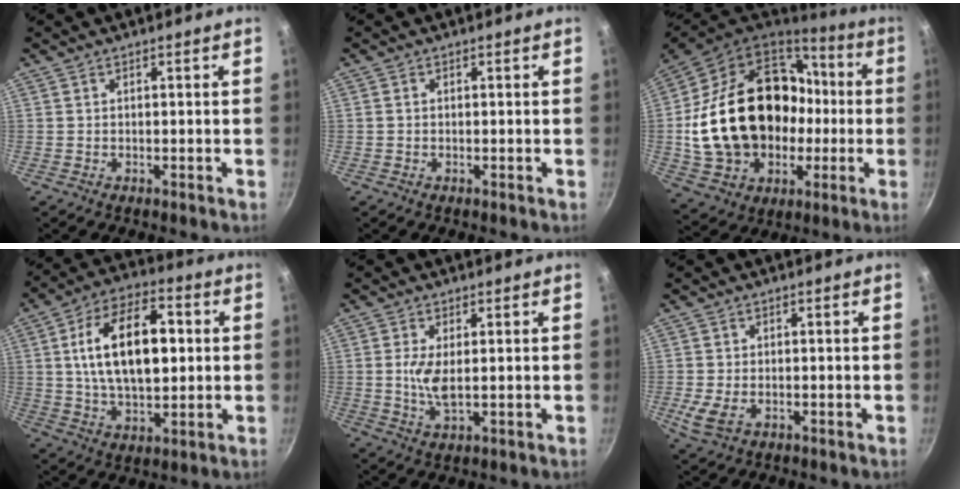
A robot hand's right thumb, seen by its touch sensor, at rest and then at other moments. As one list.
[{"total": 0.5, "force": [0.0, 0.5, 0.3], "torque": [-0.004, 0.004, -0.002]}, {"total": 31.3, "force": [-0.4, 22.7, 21.5], "torque": [-0.364, 0.050, 0.023]}, {"total": 18.7, "force": [2.6, 10.5, 15.3], "torque": [-0.237, 0.010, 0.041]}, {"total": 4.9, "force": [0.5, 1.9, 4.5], "torque": [-0.096, -0.006, 0.012]}, {"total": 4.3, "force": [-0.9, 2.7, 3.2], "torque": [-0.064, -0.010, -0.016]}]